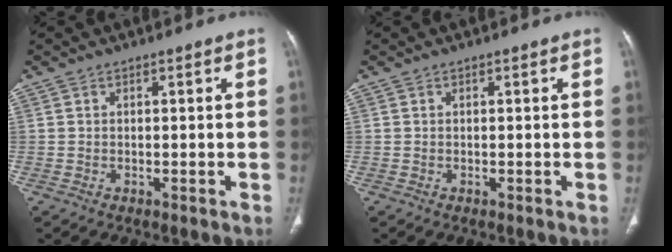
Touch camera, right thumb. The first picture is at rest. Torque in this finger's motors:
{"motor_torque": [0.00, 0.00, -0.09, 0.09, 0.00]}